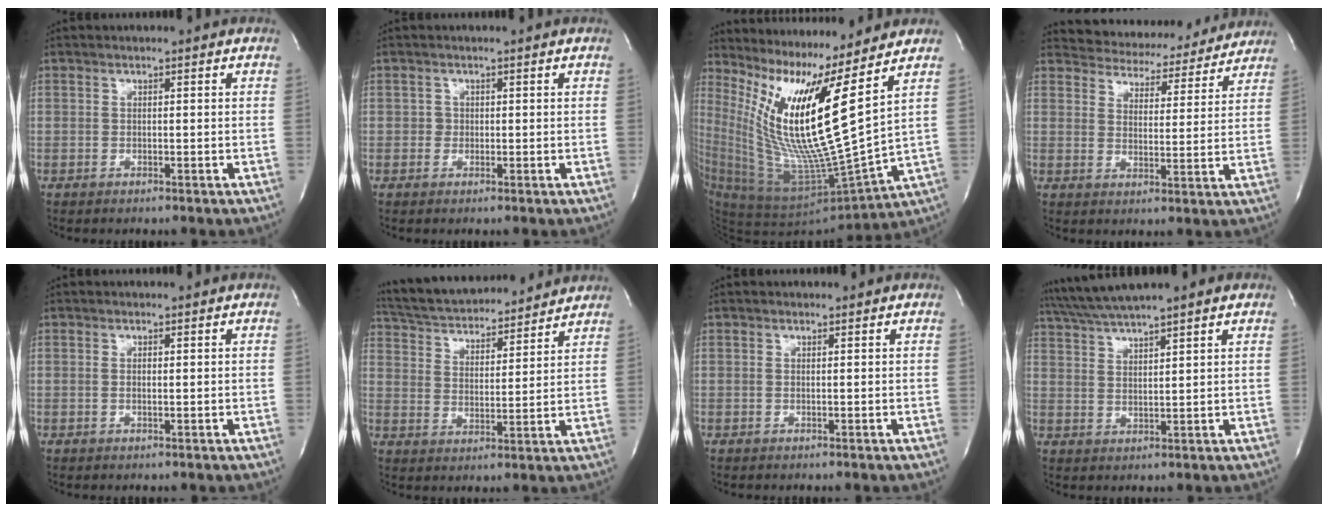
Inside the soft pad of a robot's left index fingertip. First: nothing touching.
{"total": 0.9, "force": [0.0, 0.8, 0.1], "torque": [0.003, 0.004, 0.001]}
{"total": 19.1, "force": [8.7, -1.1, 17.0], "torque": [-0.328, -0.035, 0.154]}
{"total": 14.0, "force": [13.3, 4.0, 1.8], "torque": [-0.012, 0.001, 0.163]}
{"total": 0.9, "force": [0.0, 0.2, 0.9], "torque": [-0.020, -0.002, 0.003]}
{"total": 17.8, "force": [16.6, 3.5, 5.5], "torque": [-0.103, 0.027, 0.260]}
{"total": 0.0}
{"total": 8.6, "force": [7.2, -0.3, 4.8], "torque": [-0.088, 0.034, 0.123]}